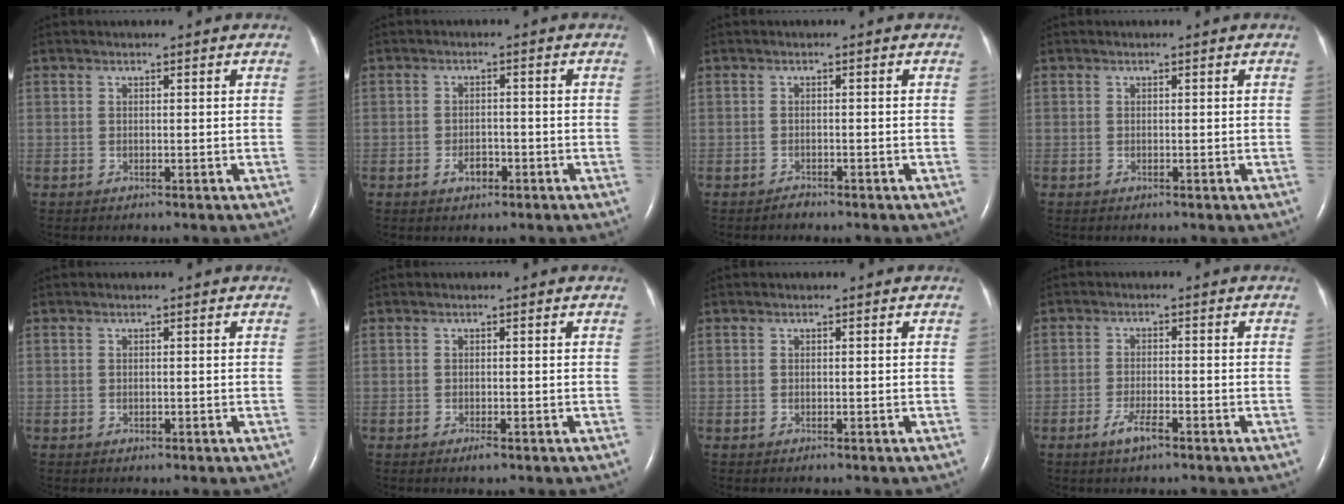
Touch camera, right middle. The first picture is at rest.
{"total": 2.6, "force": [-1.4, 1.5, 1.6], "torque": [-0.029, 0.003, -0.020]}
{"total": 0.7, "force": [-0.6, -0.1, 0.4], "torque": [-0.009, -0.001, -0.010]}
{"total": 0.0}
{"total": 0.0}
{"total": 0.8, "force": [-0.5, 0.1, 0.6], "torque": [-0.014, -0.002, -0.008]}
{"total": 0.0}
{"total": 3.4, "force": [-2.2, 0.5, 2.5], "torque": [-0.053, -0.003, -0.042]}